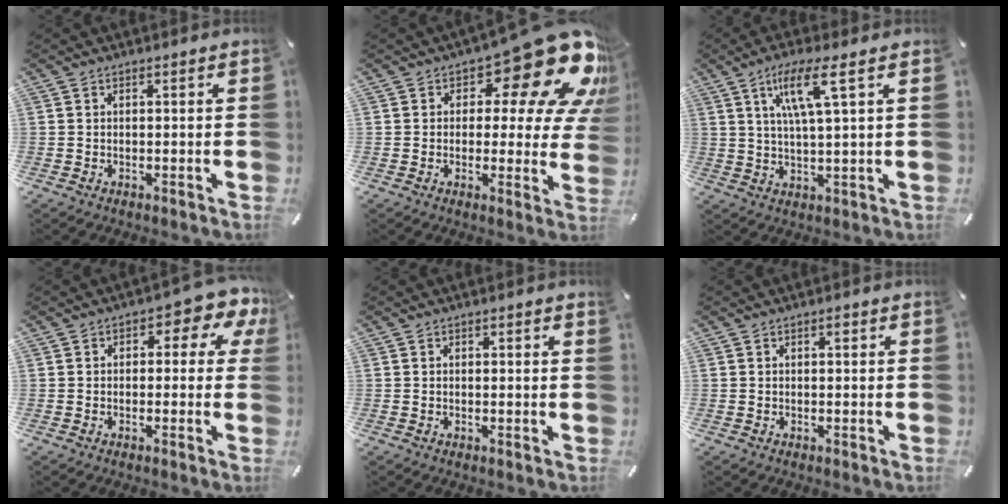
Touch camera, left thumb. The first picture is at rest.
{"total": 20.0, "force": [11.4, 8.9, 13.9], "torque": [-0.166, -0.081, 0.188]}
{"total": 9.5, "force": [4.0, 1.0, 8.5], "torque": [-0.174, 0.005, 0.064]}
{"total": 6.3, "force": [1.8, 3.4, 5.0], "torque": [-0.061, -0.009, 0.021]}
{"total": 0.0}
{"total": 0.8, "force": [0.3, 0.5, 0.6], "torque": [-0.012, 0.004, 0.003]}